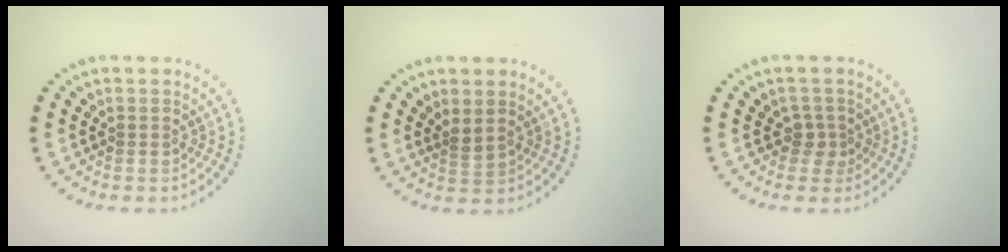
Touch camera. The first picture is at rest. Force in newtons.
{"total": 1.3, "press": 1.0, "slide": 0.8}
{"total": 1.6, "press": 1.1, "slide": 1.1}